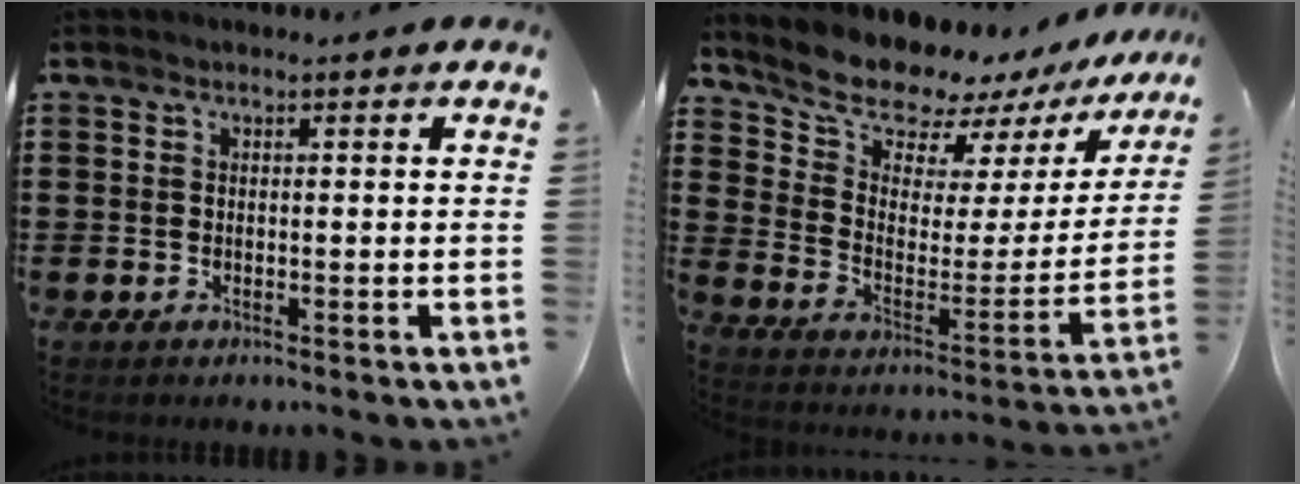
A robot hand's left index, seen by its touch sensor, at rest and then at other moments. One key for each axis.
{"total": 9.5, "fx": 8.8, "fy": 2.9, "fz": 2.1, "tx": -0.071, "ty": -0.073, "tz": 0.151}